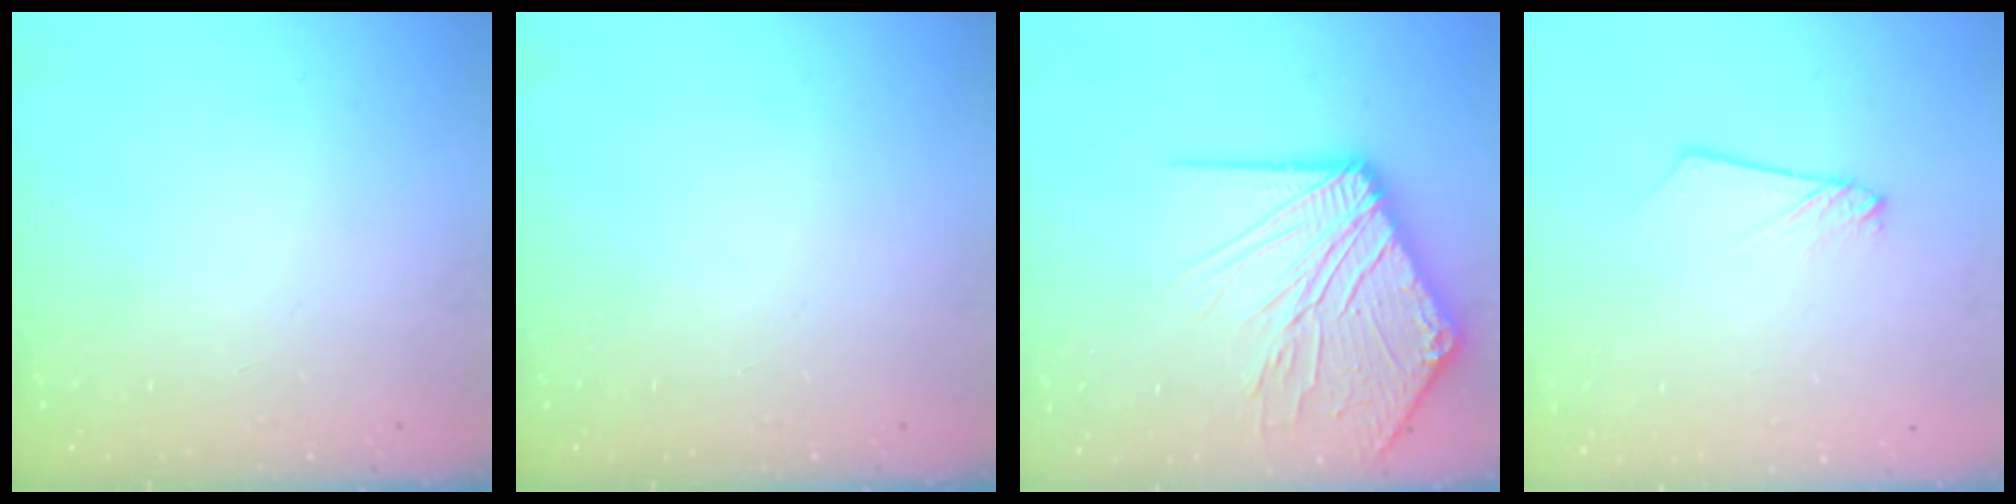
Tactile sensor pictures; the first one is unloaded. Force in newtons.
{"total": 0.0}
{"total": 19.9, "press": 19.8, "slide": 2.6}
{"total": 2.2, "press": 2.2, "slide": 0.1}